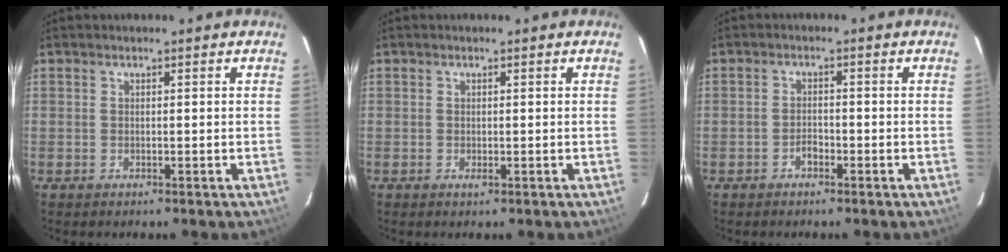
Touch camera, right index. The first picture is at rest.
{"total": 0.6, "force": [-0.2, 0.3, 0.4], "torque": [-0.009, -0.002, -0.002]}
{"total": 1.7, "force": [-1.3, 0.9, 0.7], "torque": [-0.014, 0.003, -0.022]}